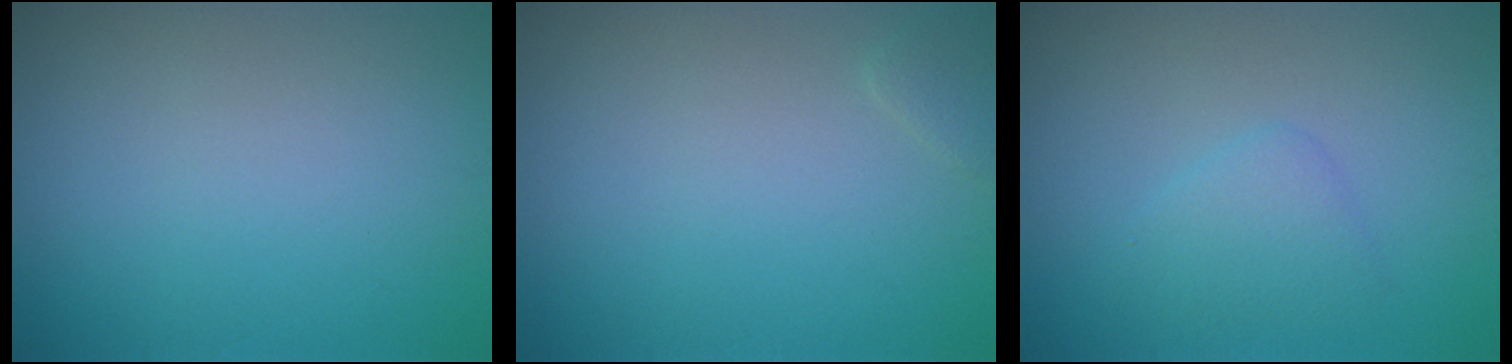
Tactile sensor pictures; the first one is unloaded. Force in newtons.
{"total": 0.8, "press": 0.8, "slide": 0.0}
{"total": 1.8, "press": 1.8, "slide": 0.1}